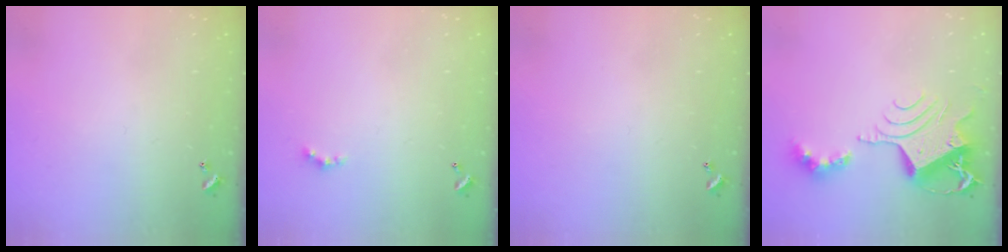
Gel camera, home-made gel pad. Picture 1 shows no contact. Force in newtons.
{"total": 1.6, "press": 1.6, "slide": 0.4}
{"total": 0.0}
{"total": 10.9, "press": 10.9, "slide": 1.2}